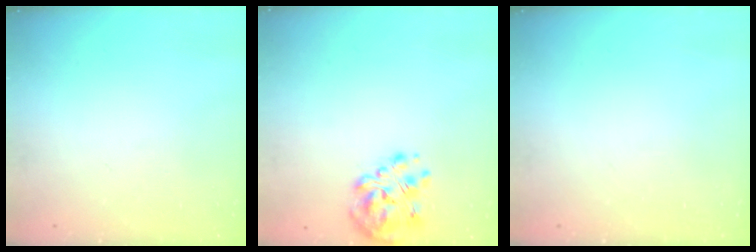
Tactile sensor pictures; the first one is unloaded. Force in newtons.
{"total": 8.7, "press": 8.4, "slide": 2.2}
{"total": 0.0}